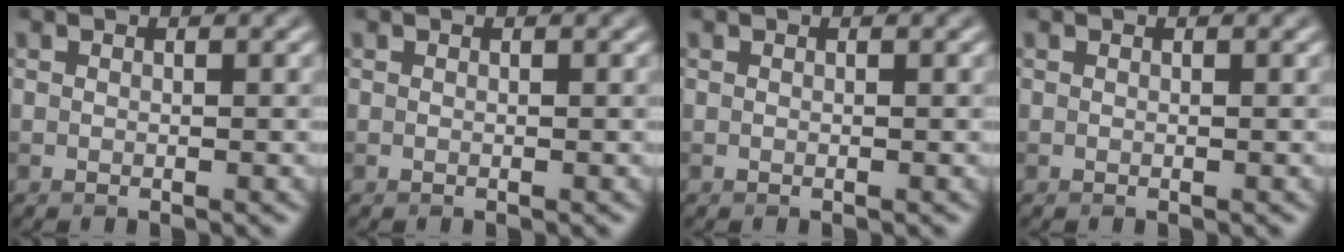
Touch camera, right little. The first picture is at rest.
{"total": 0.0}
{"total": 0.0}
{"total": 0.0}